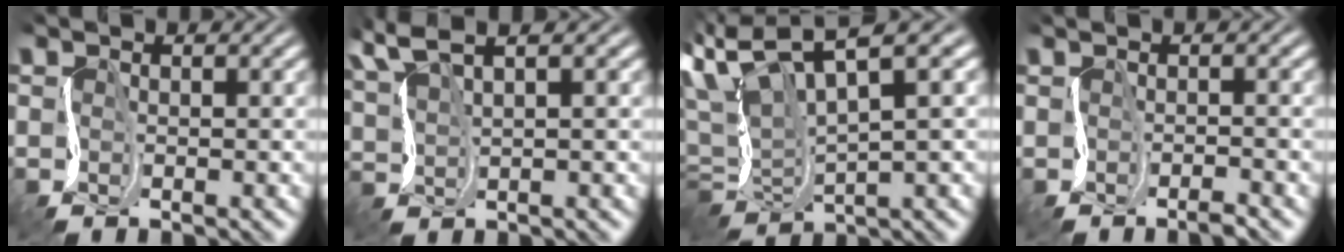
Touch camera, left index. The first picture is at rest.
{"total": 4.2, "force": [2.9, 0.9, 3.0], "torque": [-0.087, 0.018, 0.055]}
{"total": 8.5, "force": [2.2, 2.5, 7.8], "torque": [-0.168, 0.010, 0.038]}
{"total": 1.2, "force": [-0.7, -0.3, 0.9], "torque": [-0.022, -0.006, -0.013]}